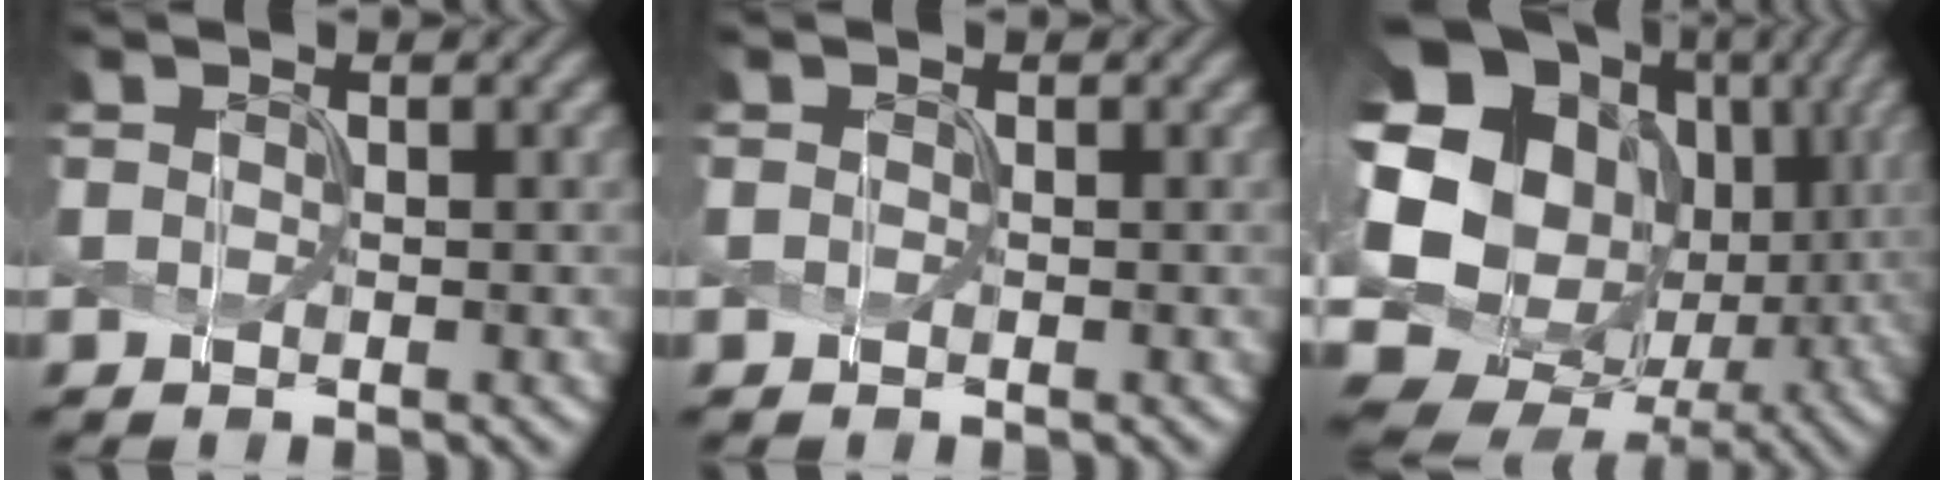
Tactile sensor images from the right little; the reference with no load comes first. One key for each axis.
{"total": 0.0}
{"total": 20.6, "fx": 1.1, "fy": 17.9, "fz": 10.1, "tx": -0.222, "ty": 0.010, "tz": 0.002}